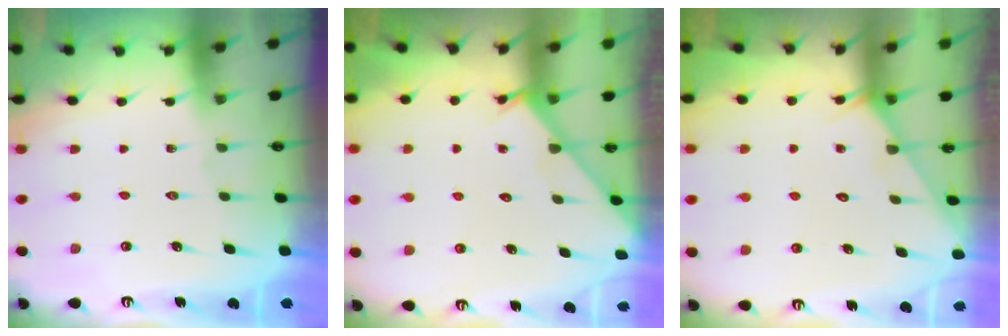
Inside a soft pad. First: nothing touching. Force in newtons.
{"total": 2.6, "press": 2.5, "slide": 0.3}
{"total": 4.4, "press": 4.4, "slide": 0.2}